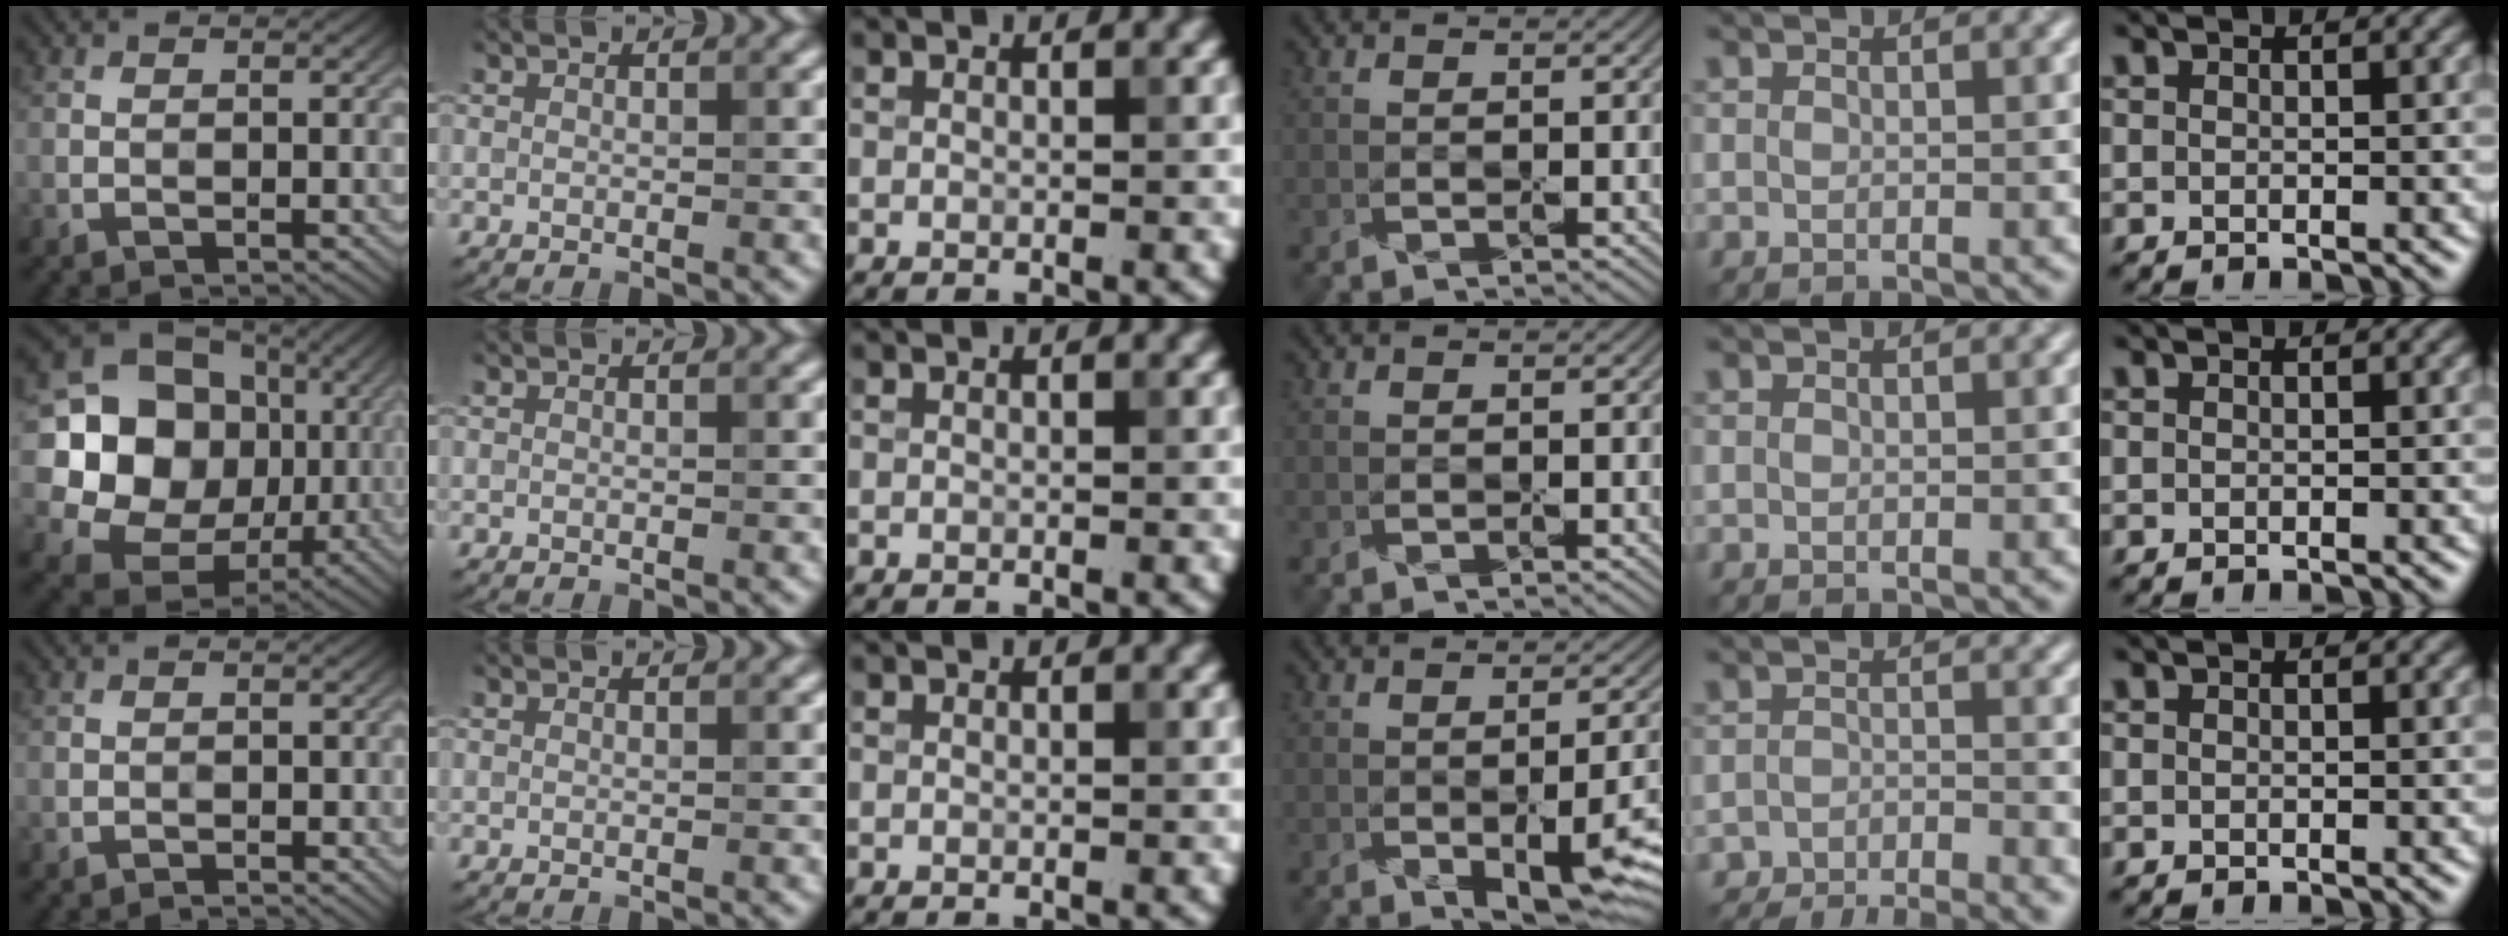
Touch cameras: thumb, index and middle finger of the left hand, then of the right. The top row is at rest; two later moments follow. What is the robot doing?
{"motion": "peel", "object": "plastic wrap"}